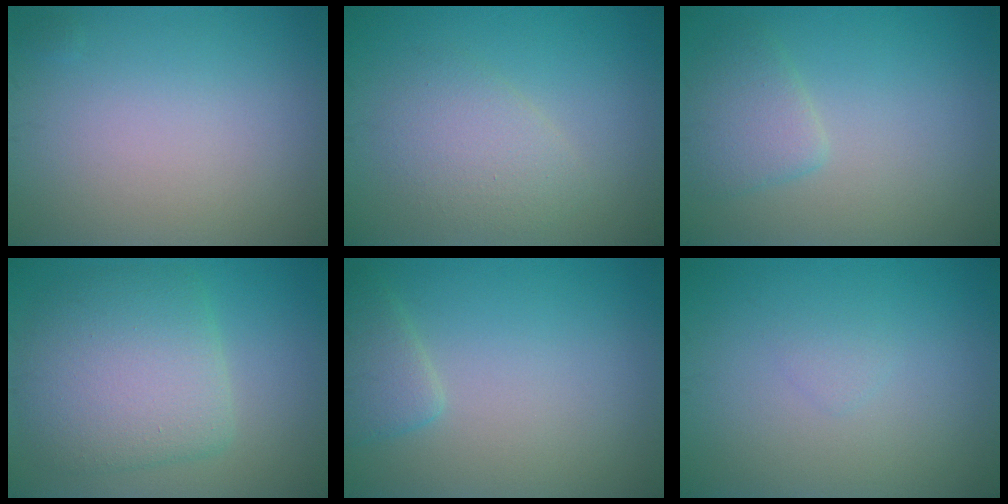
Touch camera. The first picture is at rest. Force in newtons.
{"total": 3.0, "press": 3.0, "slide": 0.2}
{"total": 2.6, "press": 2.6, "slide": 0.3}
{"total": 7.1, "press": 7.1, "slide": 0.5}
{"total": 2.1, "press": 2.1, "slide": 0.2}
{"total": 0.6, "press": 0.6, "slide": 0.0}